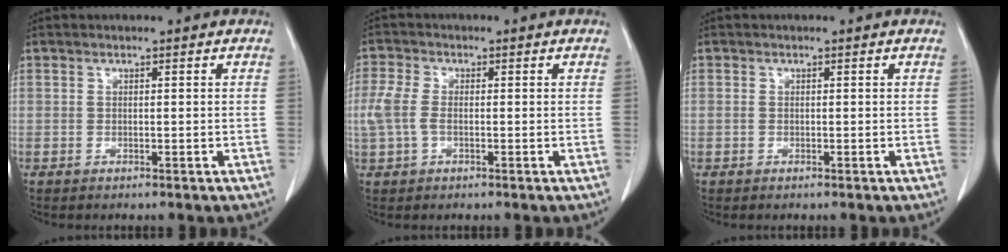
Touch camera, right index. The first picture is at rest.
{"total": 4.3, "force": [-0.5, 2.3, 3.6], "torque": [-0.107, 0.011, -0.013]}
{"total": 0.0}